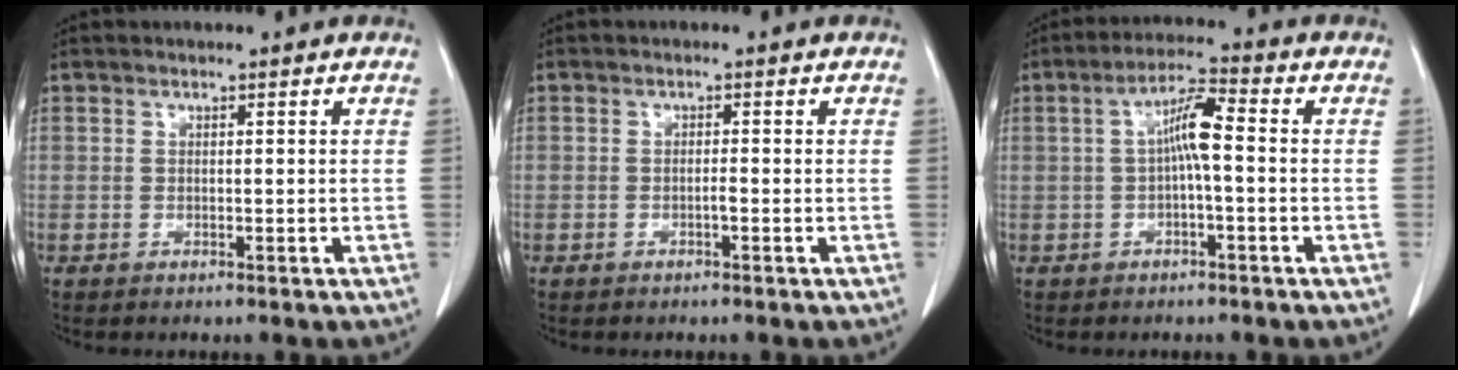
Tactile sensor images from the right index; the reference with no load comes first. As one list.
[{"total": 0.8, "force": [-0.4, 0.0, 0.7], "torque": [-0.013, 0.001, -0.006]}, {"total": 5.7, "force": [0.0, 0.7, 5.6], "torque": [-0.105, 0.018, -0.001]}]